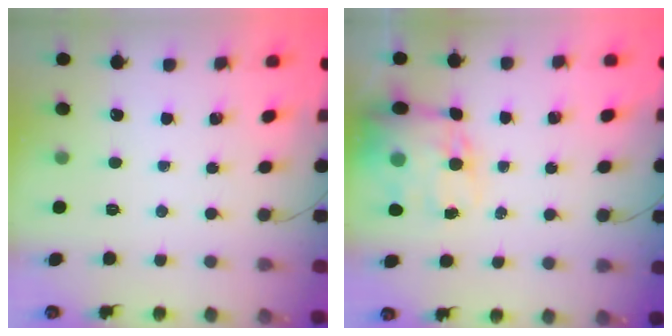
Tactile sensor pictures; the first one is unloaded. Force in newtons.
{"total": 14.8, "press": 14.3, "slide": 3.9}